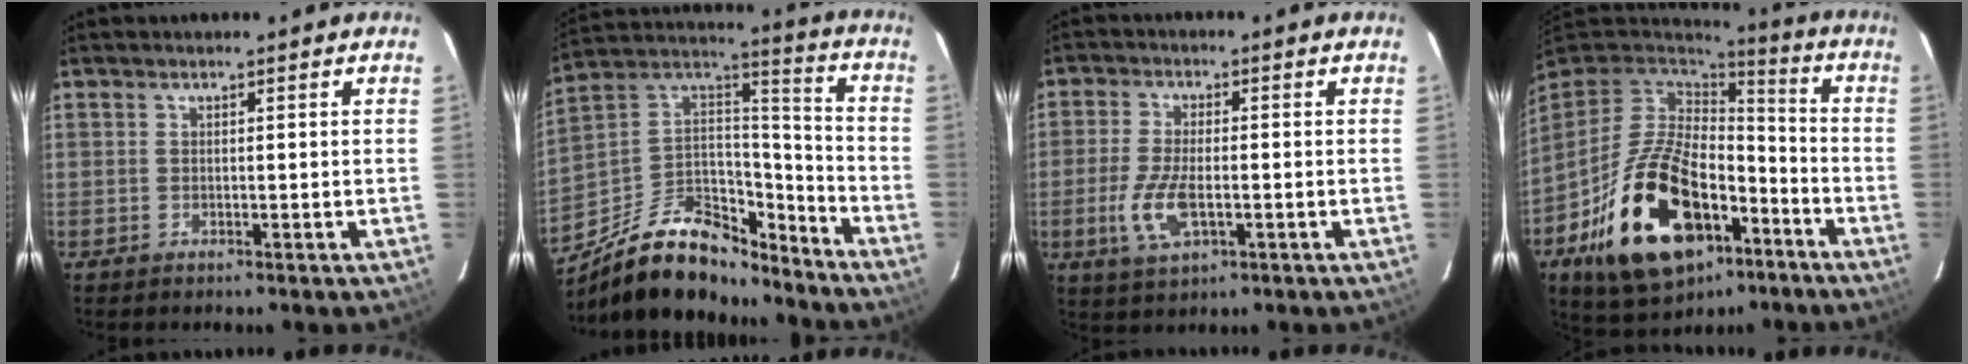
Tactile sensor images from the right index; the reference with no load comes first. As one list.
[{"total": 22.0, "force": [-16.1, 10.1, 11.0], "torque": [-0.222, 0.038, -0.253]}, {"total": 8.1, "force": [-2.3, 3.4, 7.0], "torque": [-0.156, -0.010, -0.042]}, {"total": 25.7, "force": [-11.8, 14.2, 17.9], "torque": [-0.358, -0.010, -0.182]}]